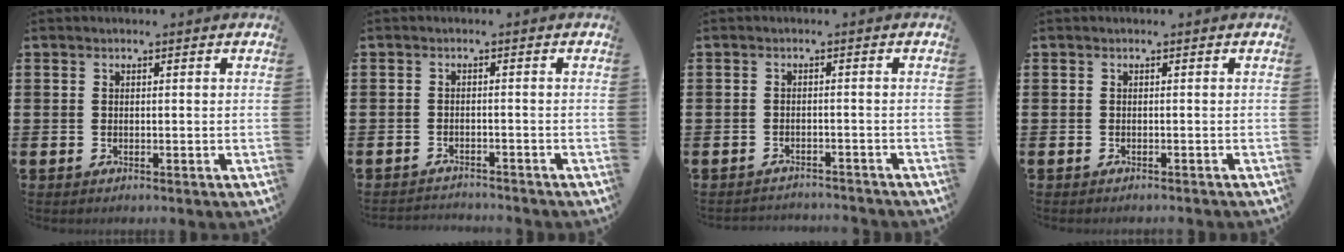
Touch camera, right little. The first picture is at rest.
{"total": 1.6, "force": [-1.6, -0.1, -0.2], "torque": [-0.001, 0.003, -0.034]}
{"total": 1.5, "force": [-1.5, 0.0, -0.1], "torque": [-0.003, 0.003, -0.033]}
{"total": 0.0}